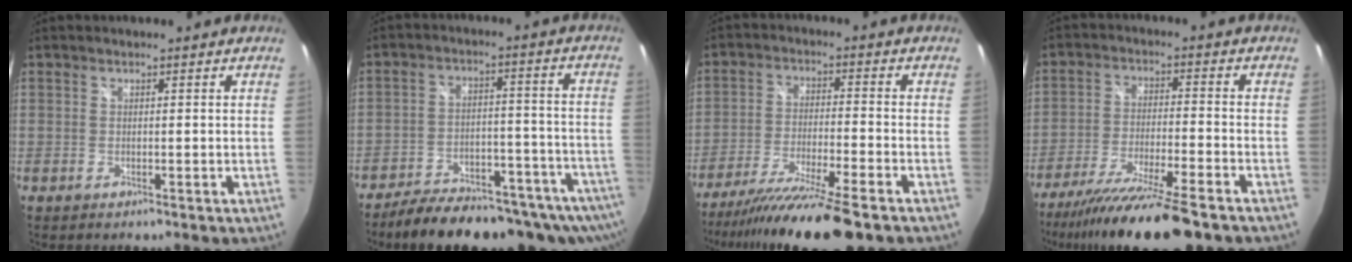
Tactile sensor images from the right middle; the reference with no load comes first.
{"total": 22.1, "force": [-18.0, 6.4, 11.2], "torque": [-0.184, -0.033, -0.234]}
{"total": 16.1, "force": [-13.1, 0.1, 9.4], "torque": [-0.184, -0.037, -0.220]}
{"total": 16.7, "force": [-13.6, 0.8, 9.6], "torque": [-0.190, -0.036, -0.228]}